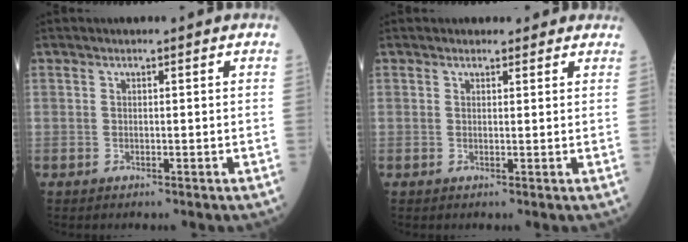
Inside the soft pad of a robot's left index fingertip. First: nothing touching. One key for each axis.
{"total": 2.8, "fx": 2.4, "fy": 1.4, "fz": 0.3, "tx": 0.003, "ty": 0.006, "tz": 0.020}